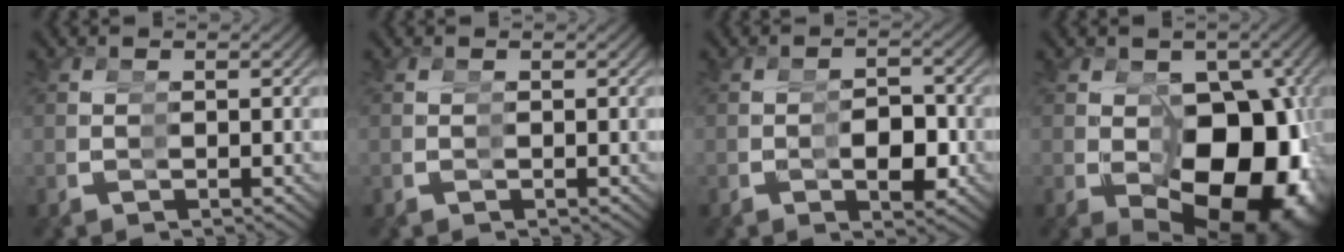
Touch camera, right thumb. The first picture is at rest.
{"total": 0.0}
{"total": 4.3, "force": [-1.0, 2.4, 3.4], "torque": [-0.046, -0.011, -0.014]}
{"total": 17.5, "force": [-2.3, 11.5, 13.0], "torque": [-0.192, -0.065, -0.009]}